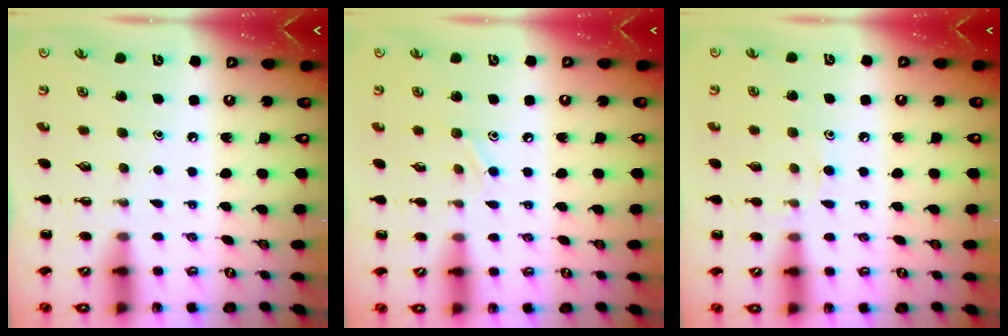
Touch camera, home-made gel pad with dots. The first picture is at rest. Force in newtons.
{"total": 6.6, "press": 6.3, "slide": 1.8}
{"total": 7.1, "press": 6.8, "slide": 1.9}